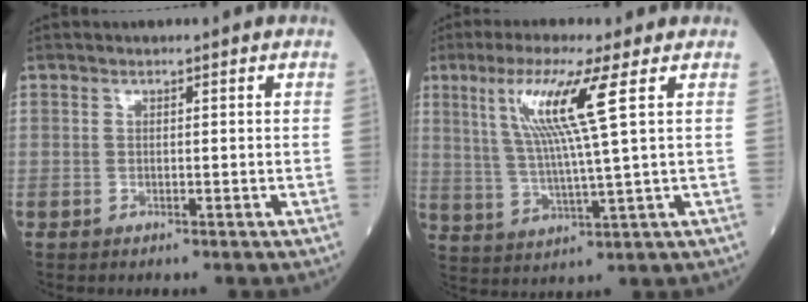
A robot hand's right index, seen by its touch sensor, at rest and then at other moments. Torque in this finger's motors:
{"motor_torque": [1.08, 0.46, 0.71, 0.21]}